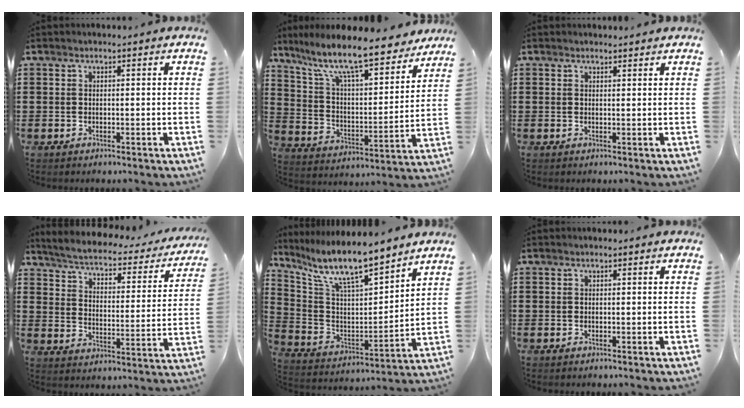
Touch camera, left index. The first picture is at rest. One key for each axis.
{"total": 11.4, "fx": 9.6, "fy": 1.2, "fz": 5.9, "tx": -0.152, "ty": -0.060, "tz": 0.163}
{"total": 1.0, "fx": 1.0, "fy": 0.1, "fz": 0.2, "tx": -0.005, "ty": 0.000, "tz": 0.019}
{"total": 3.4, "fx": 3.2, "fy": 0.2, "fz": 1.3, "tx": -0.045, "ty": -0.027, "tz": 0.044}
{"total": 9.9, "fx": 8.4, "fy": 1.6, "fz": 5.0, "tx": -0.134, "ty": -0.051, "tz": 0.142}
{"total": 0.0}